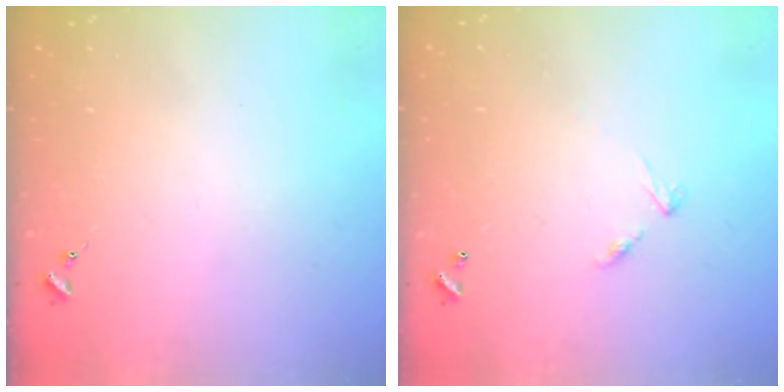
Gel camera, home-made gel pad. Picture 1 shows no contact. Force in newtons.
{"total": 6.0, "press": 6.0, "slide": 0.5}